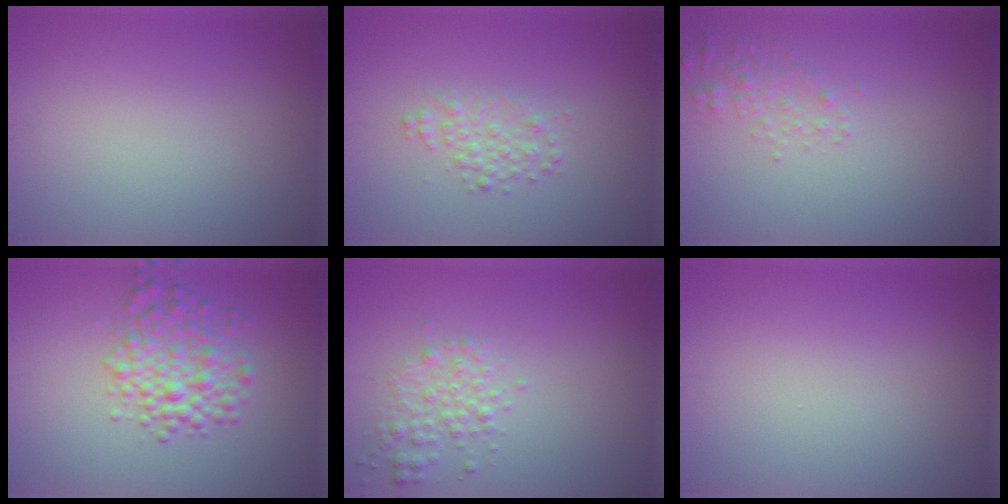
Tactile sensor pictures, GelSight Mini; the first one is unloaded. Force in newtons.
{"total": 2.0, "press": 2.0, "slide": 0.0}
{"total": 1.5, "press": 1.5, "slide": 0.0}
{"total": 4.5, "press": 4.5, "slide": 0.1}
{"total": 2.4, "press": 2.4, "slide": 0.0}
{"total": 0.0}